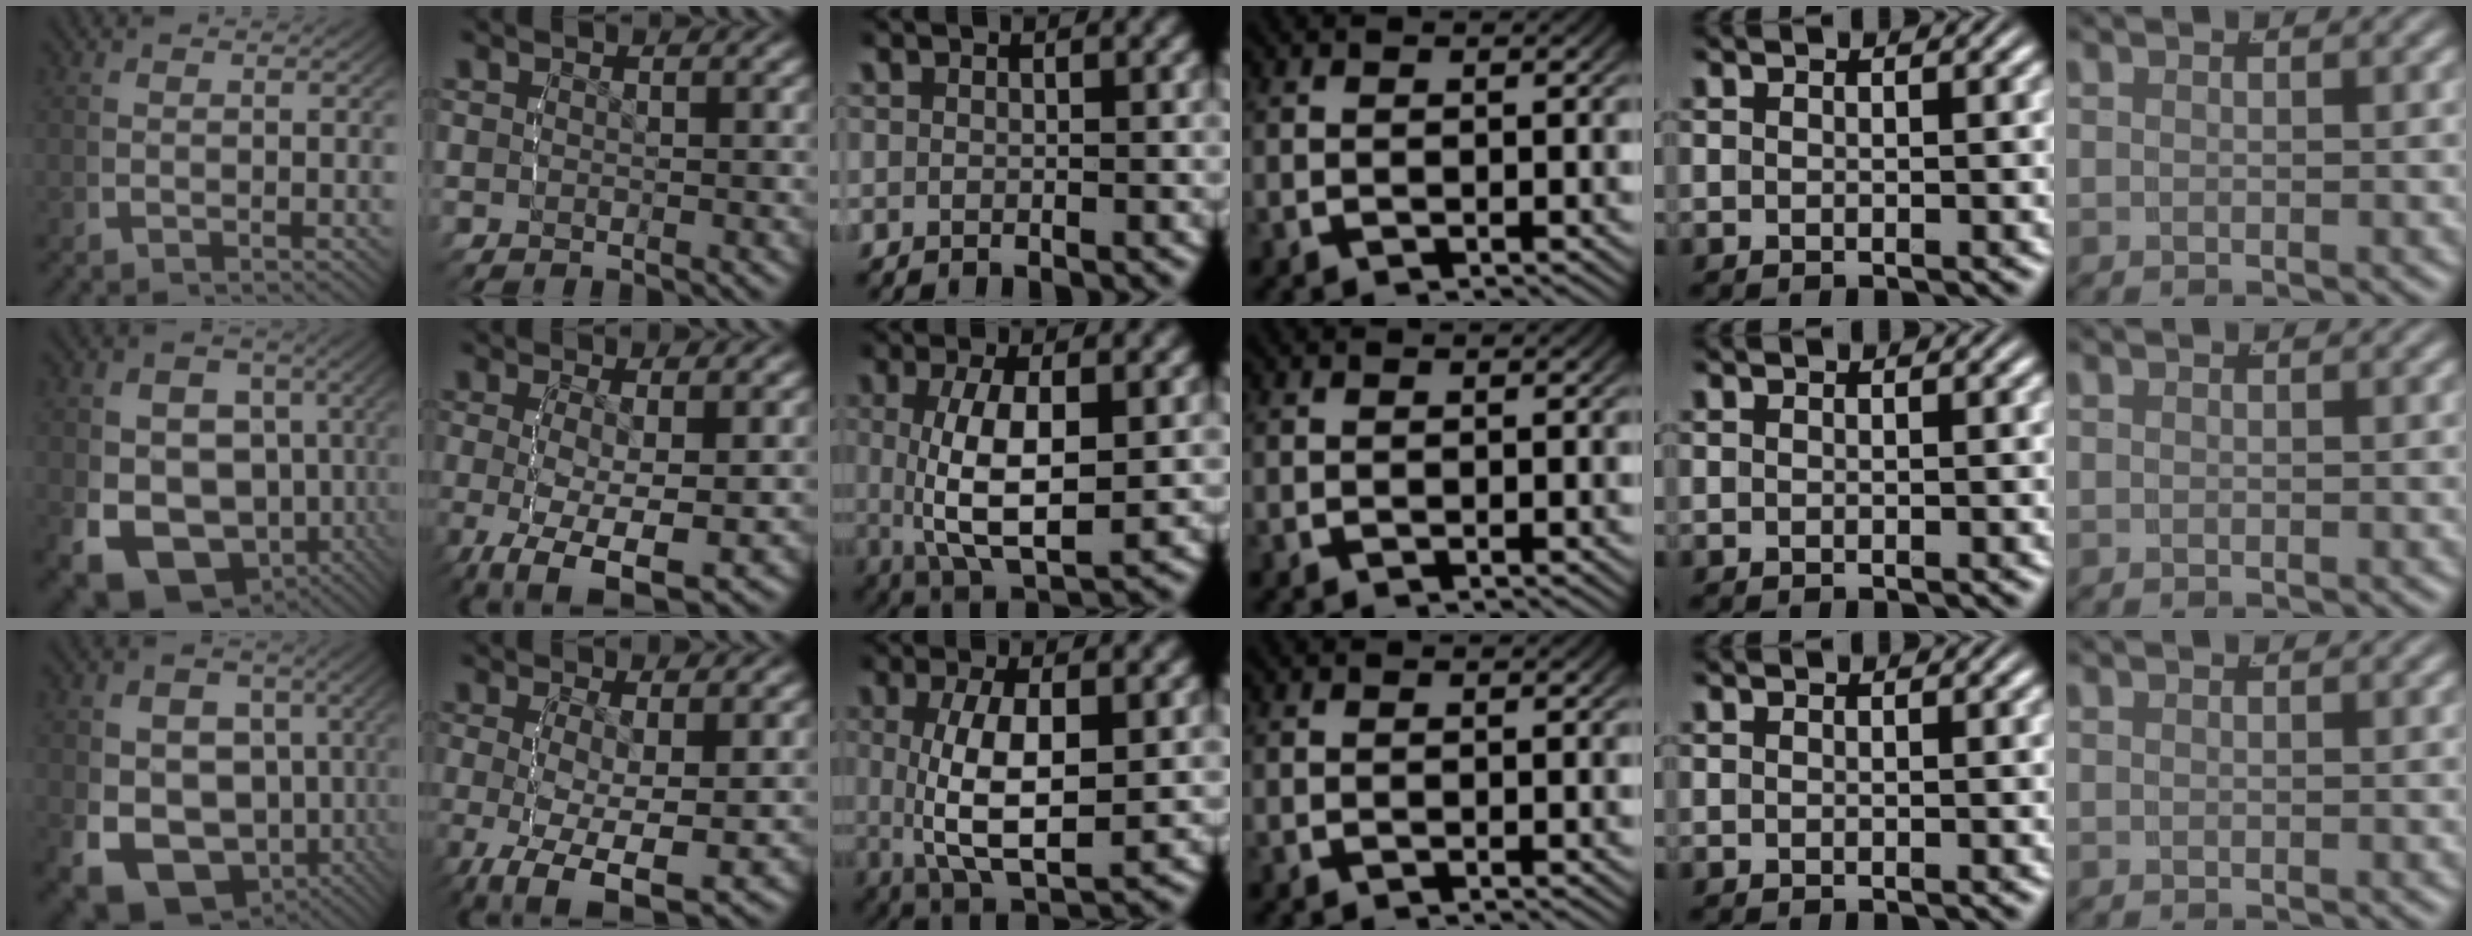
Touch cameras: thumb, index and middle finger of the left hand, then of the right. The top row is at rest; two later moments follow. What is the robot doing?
{"motion": "lift_and_place", "object": "cloth"}